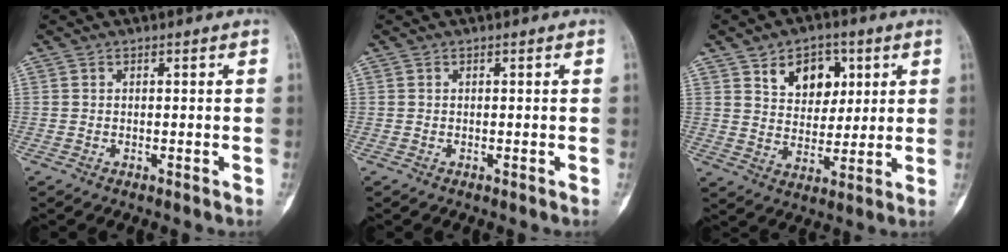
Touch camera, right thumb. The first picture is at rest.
{"total": 0.0}
{"total": 10.3, "force": [4.4, 7.1, 5.9], "torque": [-0.051, -0.020, 0.073]}